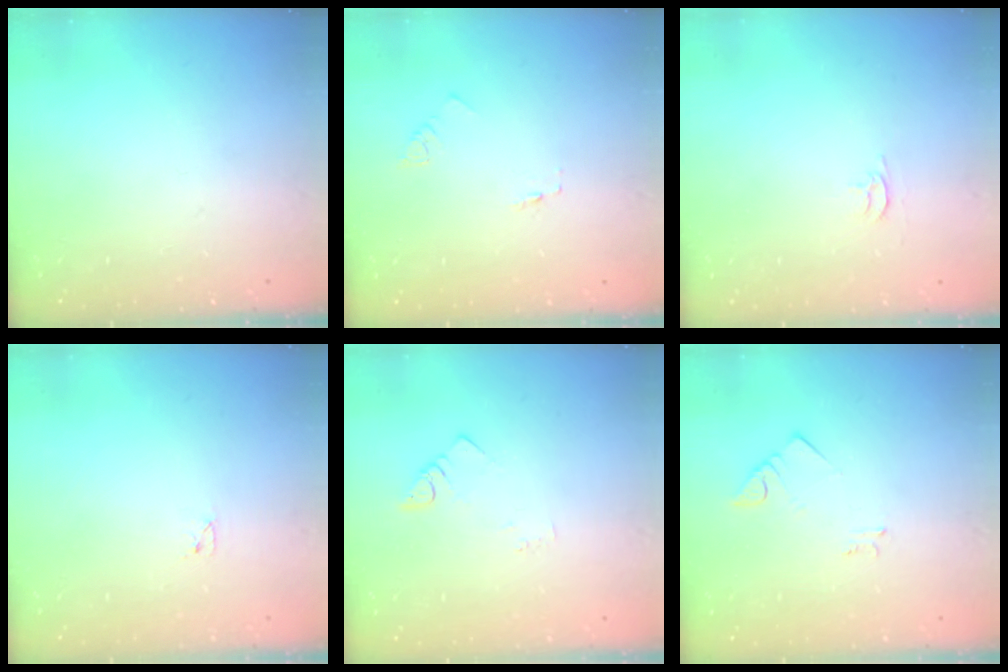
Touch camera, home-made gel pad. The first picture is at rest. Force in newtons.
{"total": 1.4, "press": 1.3, "slide": 0.1}
{"total": 3.4, "press": 3.4, "slide": 0.4}
{"total": 2.3, "press": 2.2, "slide": 0.4}
{"total": 2.1, "press": 2.0, "slide": 0.4}
{"total": 2.3, "press": 2.3, "slide": 0.3}